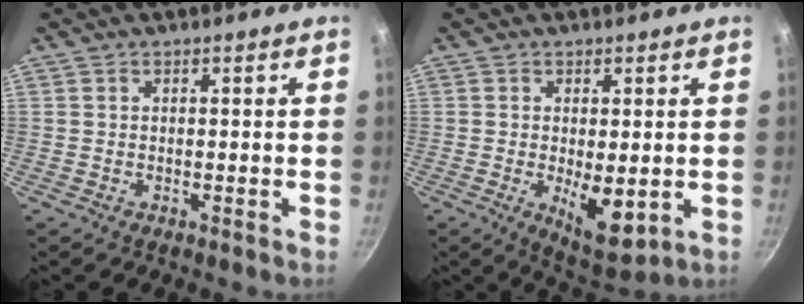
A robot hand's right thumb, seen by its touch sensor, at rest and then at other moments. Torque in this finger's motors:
{"motor_torque": [-0.26, 0.75, 0.84, 0.43, 0.07]}